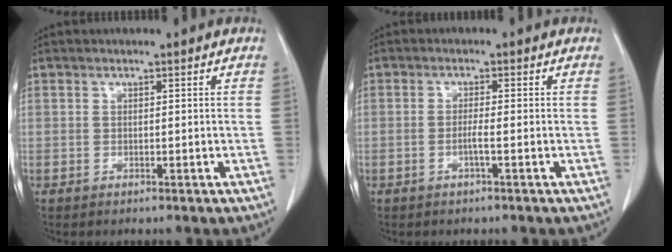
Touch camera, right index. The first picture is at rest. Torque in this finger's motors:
{"motor_torque": [-0.07, 0.01, 0.00, -0.01]}